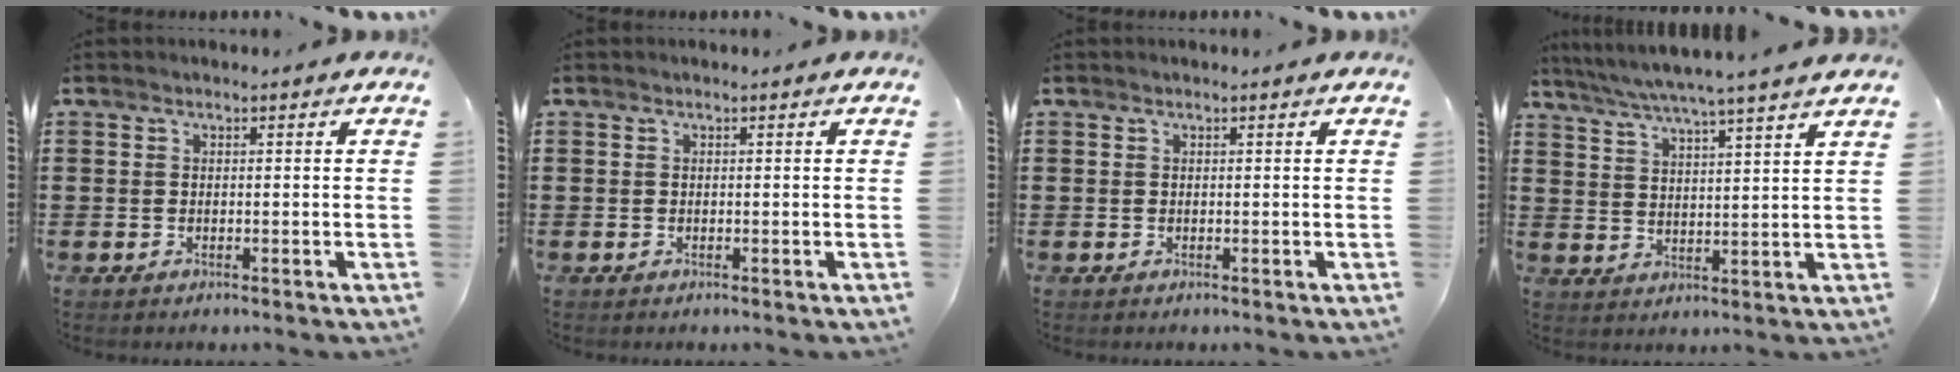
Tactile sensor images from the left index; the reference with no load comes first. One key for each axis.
{"total": 0.0}
{"total": 0.0}
{"total": 5.4, "fx": 4.8, "fy": -1.0, "fz": 2.4, "tx": -0.063, "ty": -0.031, "tz": 0.080}